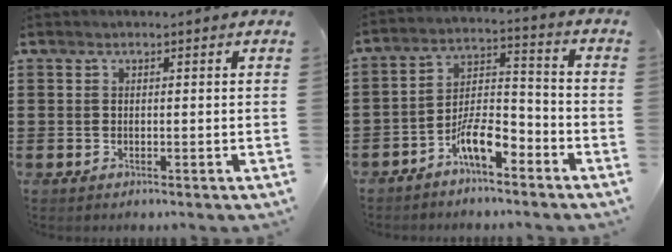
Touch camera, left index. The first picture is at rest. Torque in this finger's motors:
{"motor_torque": [1.07, 1.07, 0.24, 0.09]}